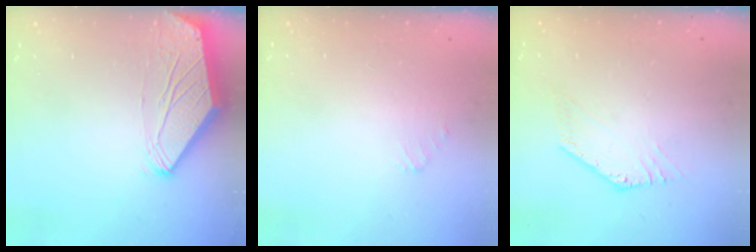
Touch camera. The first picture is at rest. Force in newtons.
{"total": 1.0, "press": 0.9, "slide": 0.4}
{"total": 0.8, "press": 0.8, "slide": 0.2}